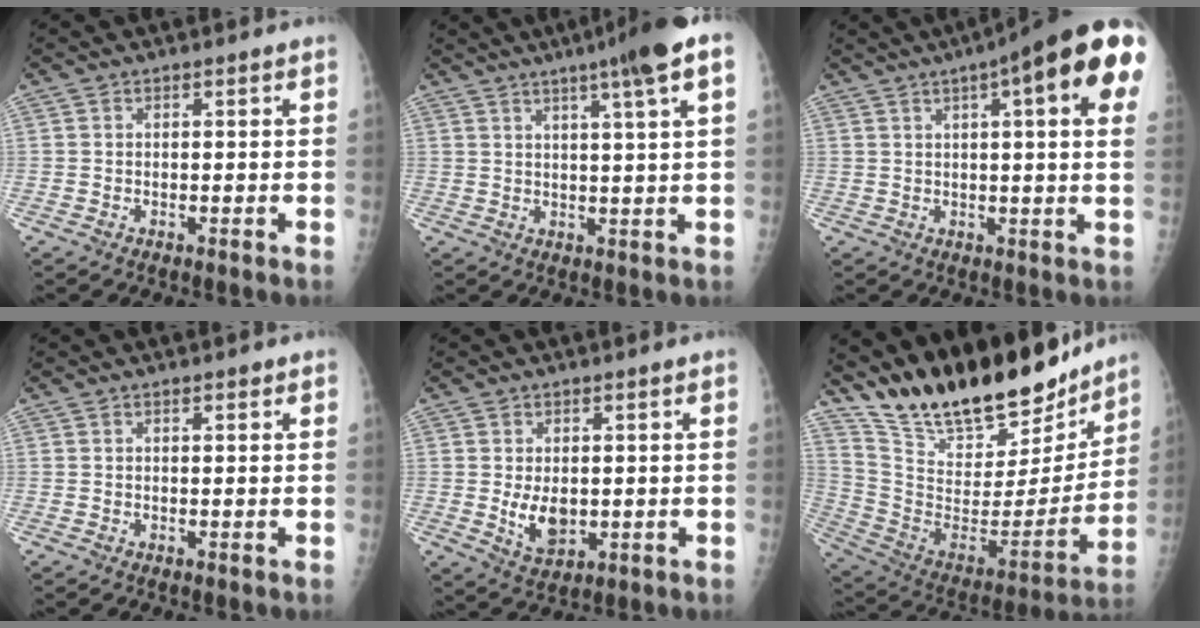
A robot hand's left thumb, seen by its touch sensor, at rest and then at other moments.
{"total": 10.4, "force": [5.6, -0.1, 8.8], "torque": [-0.129, -0.001, 0.076]}
{"total": 19.6, "force": [8.0, 3.9, 17.5], "torque": [-0.230, 0.009, 0.097]}
{"total": 0.7, "force": [0.5, 0.2, 0.4], "torque": [-0.005, -0.002, 0.008]}
{"total": 5.7, "force": [0.1, 3.5, 4.4], "torque": [-0.065, -0.014, 0.016]}
{"total": 27.0, "force": [22.5, 9.1, 11.9], "torque": [-0.175, -0.098, 0.369]}